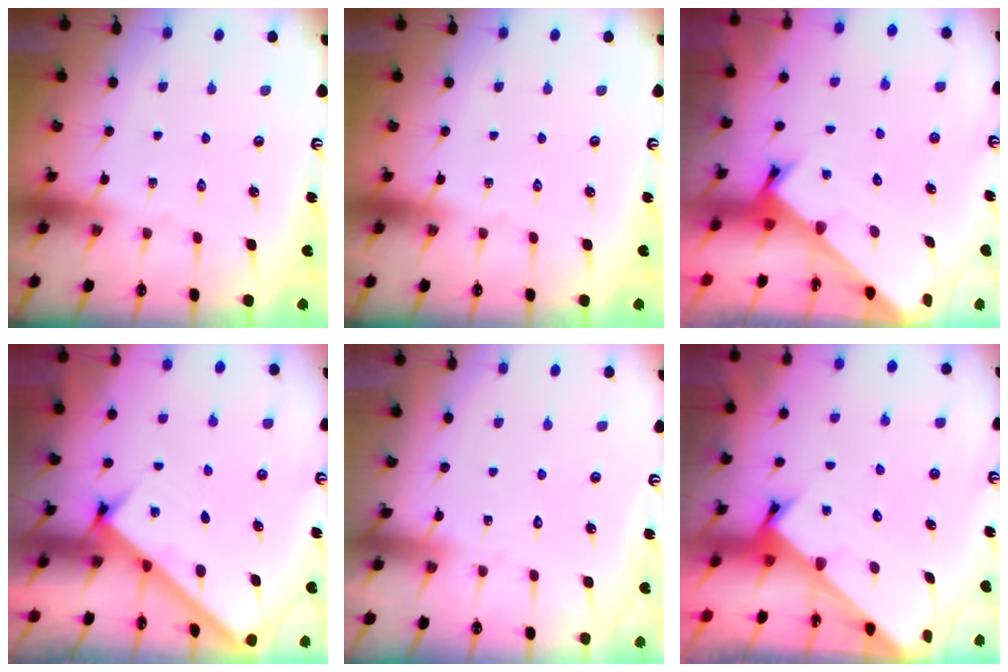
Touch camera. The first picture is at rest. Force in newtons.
{"total": 0.0}
{"total": 2.6, "press": 2.6, "slide": 0.3}
{"total": 2.7, "press": 2.7, "slide": 0.3}
{"total": 5.1, "press": 5.1, "slide": 0.5}
{"total": 2.4, "press": 2.4, "slide": 0.2}